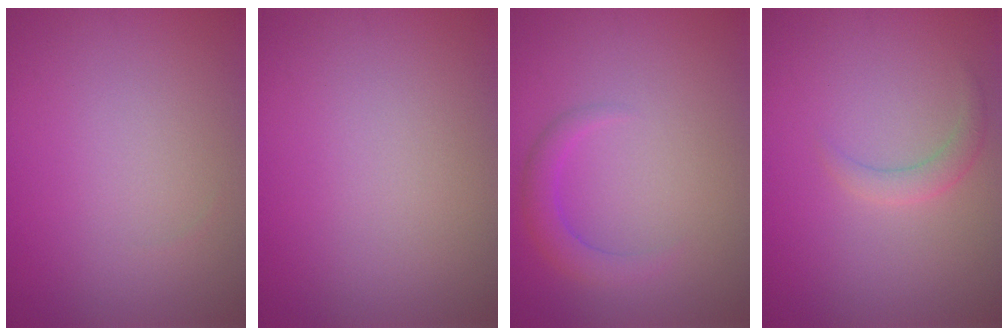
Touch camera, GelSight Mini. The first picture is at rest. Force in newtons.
{"total": 0.0}
{"total": 2.1, "press": 2.1, "slide": 0.3}
{"total": 1.6, "press": 1.6, "slide": 0.1}